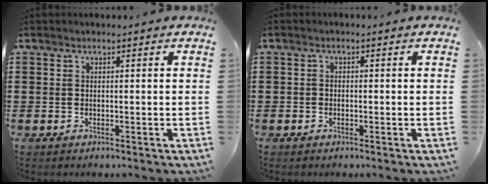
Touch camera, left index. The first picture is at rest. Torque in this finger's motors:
{"motor_torque": [-0.14, -0.03, -0.03, -0.01]}